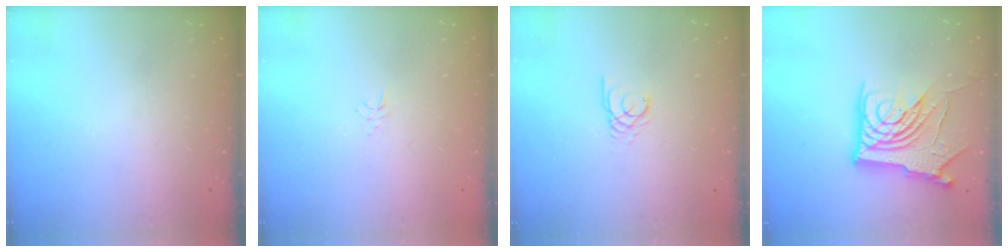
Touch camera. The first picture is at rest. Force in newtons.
{"total": 2.9, "press": 2.9, "slide": 0.3}
{"total": 2.3, "press": 2.3, "slide": 0.2}
{"total": 16.5, "press": 16.4, "slide": 1.7}